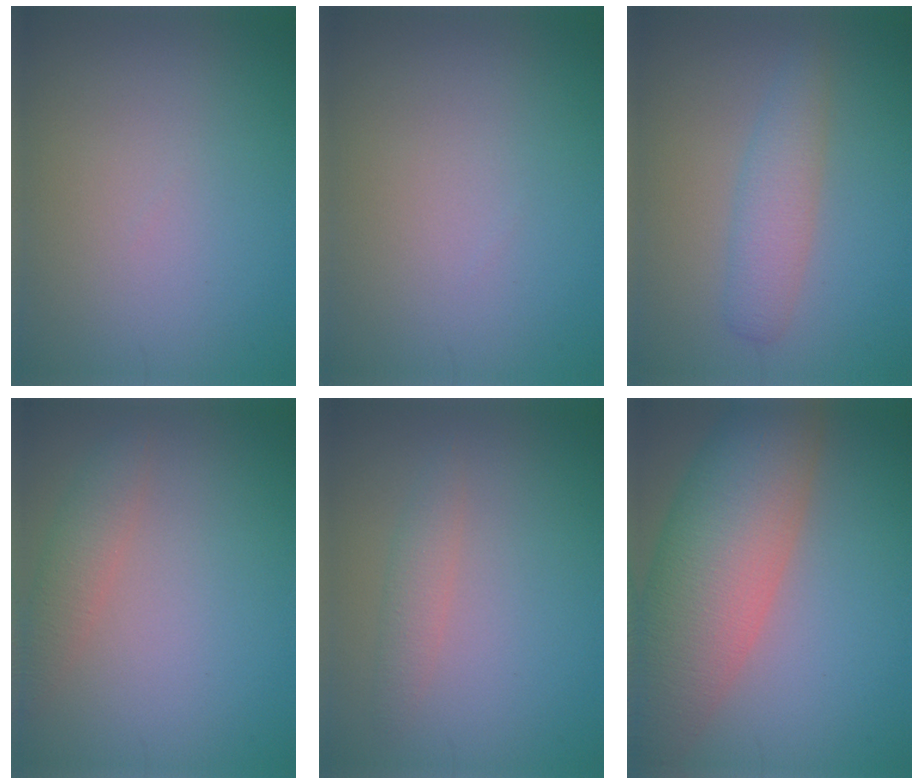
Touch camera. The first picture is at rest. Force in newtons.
{"total": 0.0}
{"total": 3.0, "press": 3.0, "slide": 0.1}
{"total": 2.3, "press": 2.3, "slide": 0.1}
{"total": 1.7, "press": 1.7, "slide": 0.1}
{"total": 11.5, "press": 11.5, "slide": 0.7}